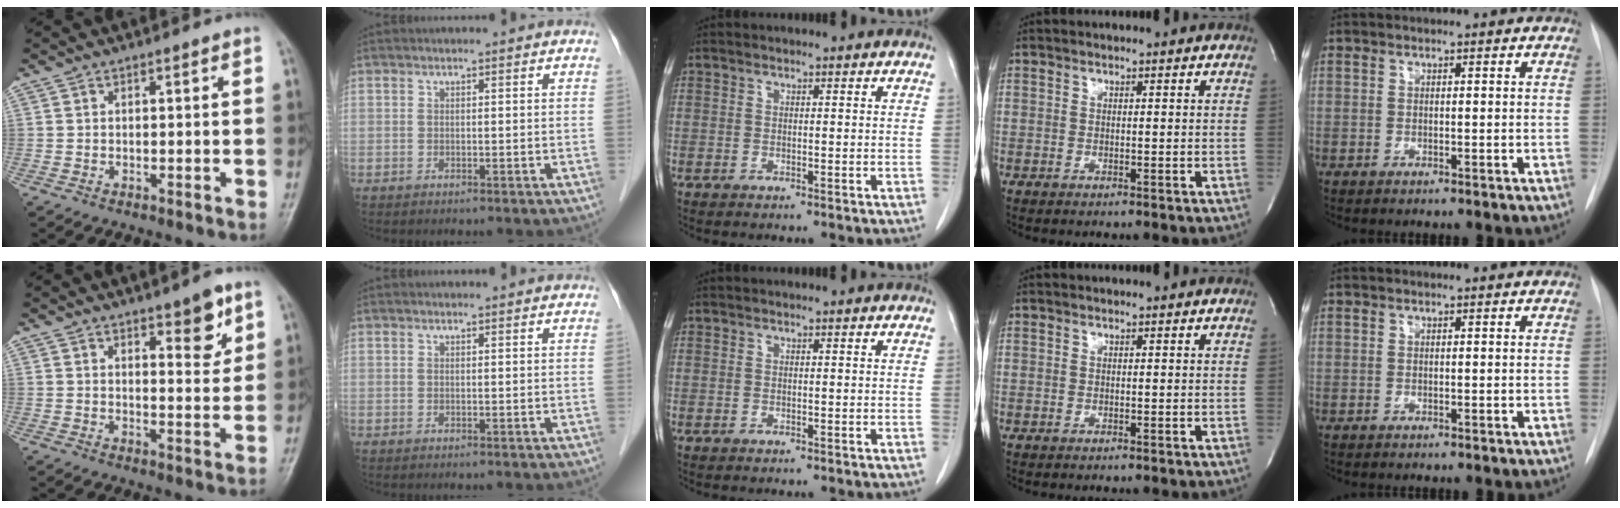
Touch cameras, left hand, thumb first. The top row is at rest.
{"thumb": {"total": 6.8, "force": [3.9, 2.5, 4.9], "torque": [-0.047, -0.025, 0.051]}, "index": {"total": 1.7, "force": [1.6, 0.2, 0.4], "torque": [-0.013, 0.010, 0.016]}}